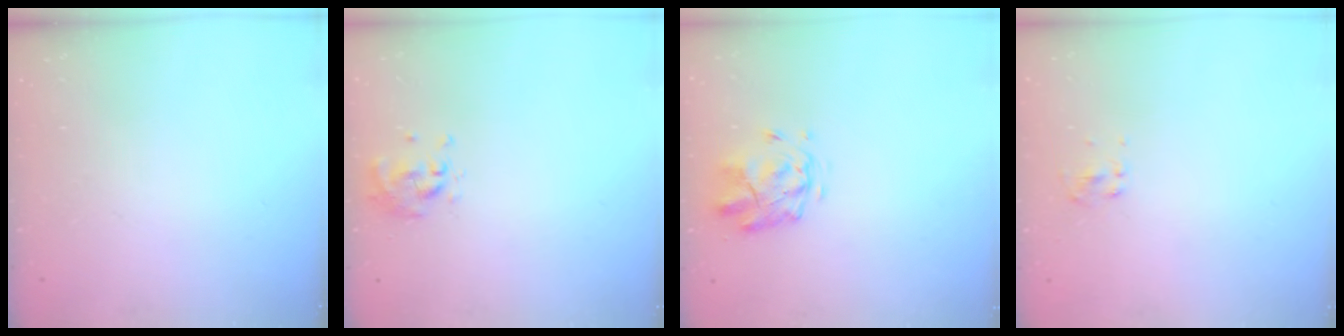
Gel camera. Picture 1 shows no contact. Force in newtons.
{"total": 0.6, "press": 0.5, "slide": 0.2}
{"total": 2.7, "press": 2.4, "slide": 1.3}
{"total": 3.4, "press": 3.2, "slide": 1.3}